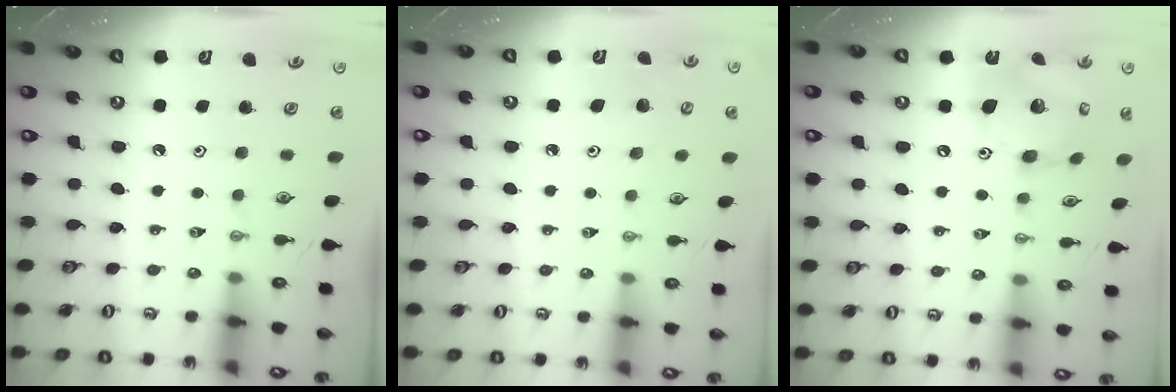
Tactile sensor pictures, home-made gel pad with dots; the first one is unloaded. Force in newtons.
{"total": 4.9, "press": 4.7, "slide": 1.3}
{"total": 16.1, "press": 16.0, "slide": 1.9}